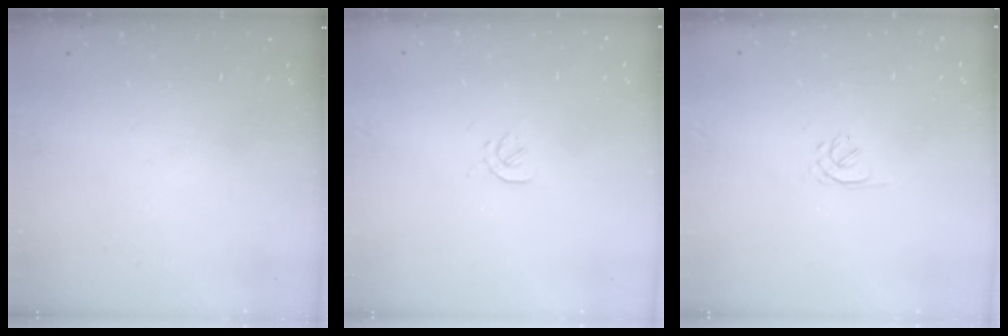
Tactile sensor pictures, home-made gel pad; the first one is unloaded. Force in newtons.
{"total": 1.6, "press": 1.5, "slide": 0.6}
{"total": 1.6, "press": 1.5, "slide": 0.5}